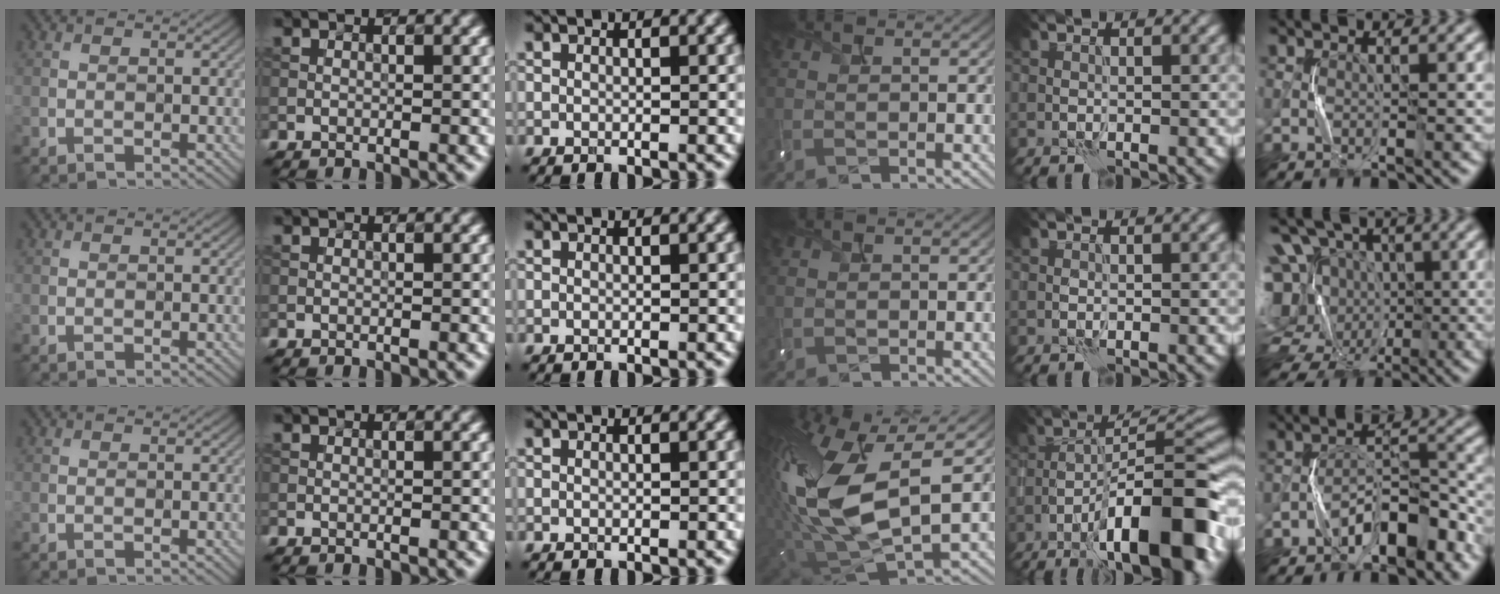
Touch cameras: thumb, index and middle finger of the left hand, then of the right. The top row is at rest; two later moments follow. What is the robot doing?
{"motion": "shake", "object": "box of matches"}